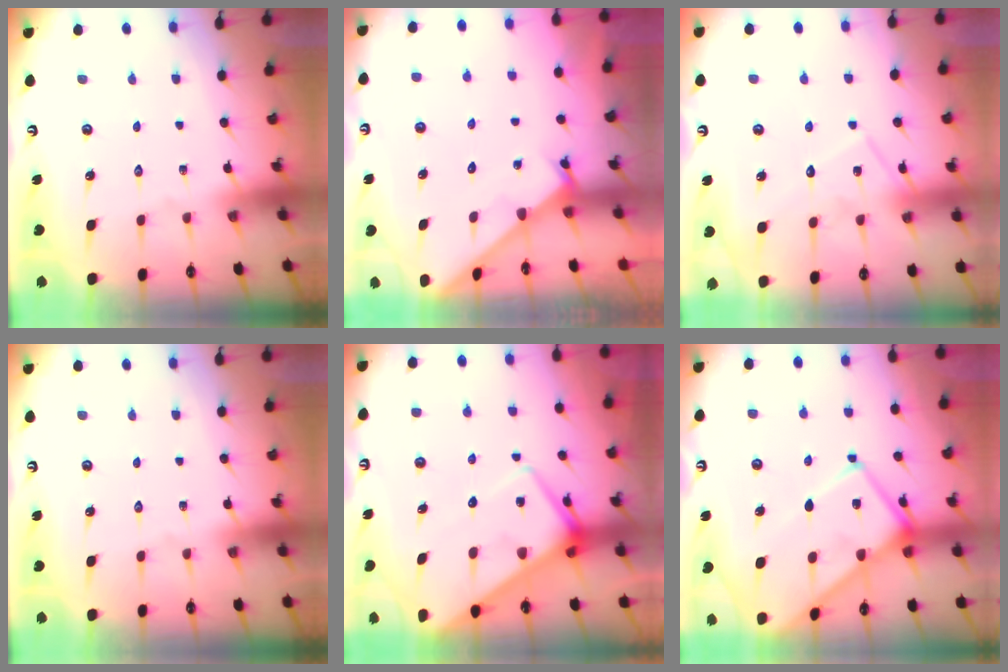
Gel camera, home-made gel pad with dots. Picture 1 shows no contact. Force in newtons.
{"total": 2.7, "press": 2.7, "slide": 0.2}
{"total": 10.1, "press": 10.0, "slide": 0.8}
{"total": 0.0}
{"total": 9.8, "press": 9.8, "slide": 0.8}
{"total": 13.6, "press": 13.5, "slide": 1.4}